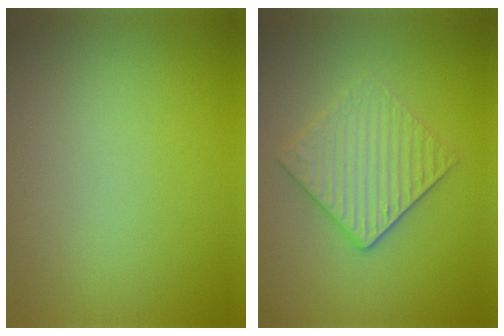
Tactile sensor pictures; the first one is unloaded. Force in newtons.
{"total": 3.8, "press": 3.2, "slide": 2.1}